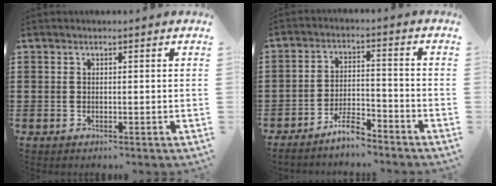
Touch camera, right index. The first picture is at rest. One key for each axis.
{"total": 5.3, "fx": -4.6, "fy": 0.8, "fz": 2.4, "tx": -0.054, "ty": 0.003, "tz": -0.090}